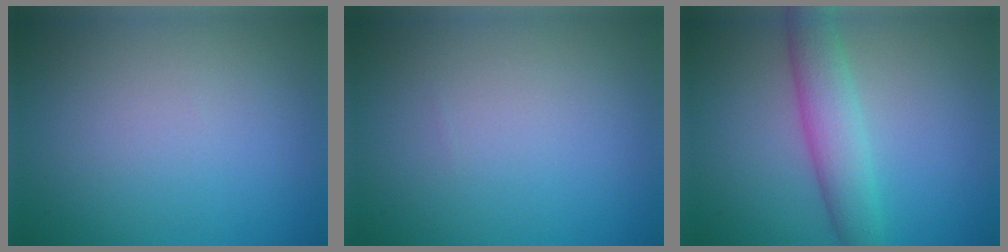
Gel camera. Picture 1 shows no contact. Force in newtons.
{"total": 0.0}
{"total": 4.4, "press": 4.4, "slide": 0.2}